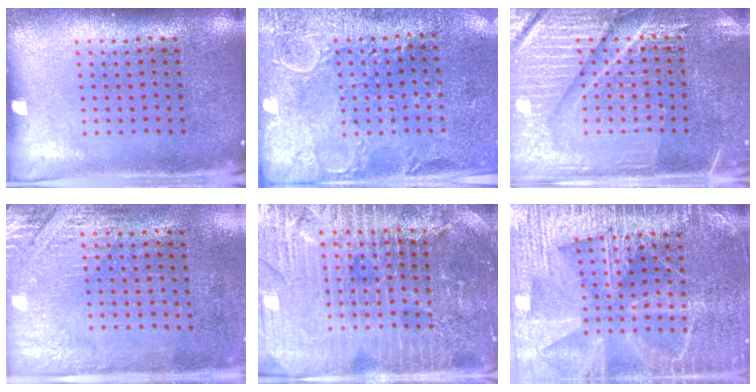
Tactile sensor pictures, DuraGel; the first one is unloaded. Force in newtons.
{"total": 2.9, "press": 2.6, "slide": 1.2}
{"total": 4.5, "press": 4.4, "slide": 1.1}
{"total": 2.9, "press": 2.5, "slide": 1.5}
{"total": 4.8, "press": 4.5, "slide": 1.7}
{"total": 6.5, "press": 6.5, "slide": 0.8}